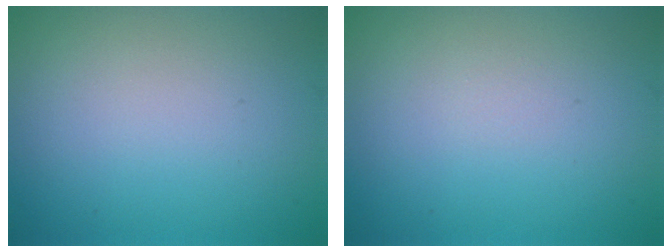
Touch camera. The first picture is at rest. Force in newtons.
{"total": 0.0}